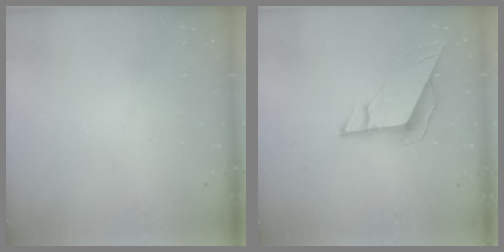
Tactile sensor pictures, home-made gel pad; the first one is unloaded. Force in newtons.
{"total": 9.0, "press": 9.0, "slide": 1.0}